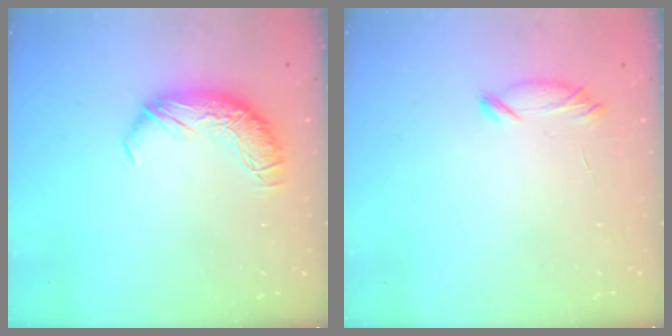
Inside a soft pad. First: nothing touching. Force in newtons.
{"total": 7.5, "press": 7.5, "slide": 0.3}